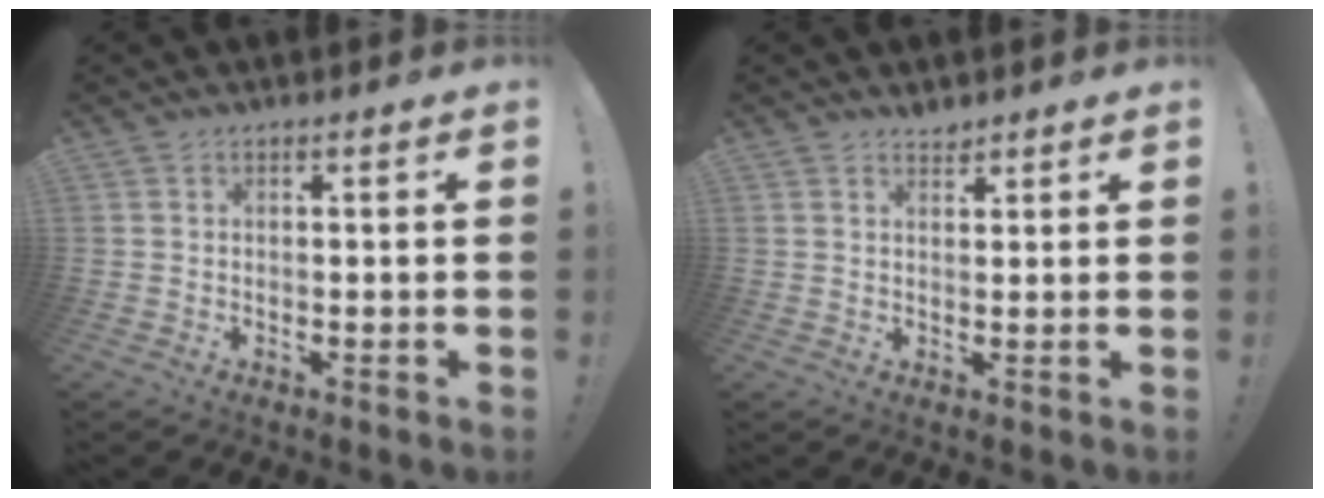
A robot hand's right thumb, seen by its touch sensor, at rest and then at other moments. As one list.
[{"total": 2.1, "force": [1.9, 0.7, 0.3], "torque": [0.008, -0.015, 0.034]}]